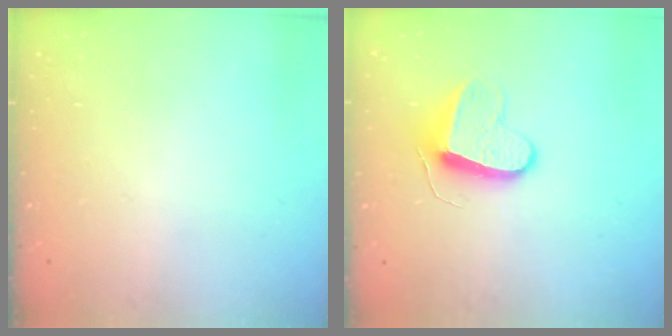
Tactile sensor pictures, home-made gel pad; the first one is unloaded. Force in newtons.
{"total": 9.6, "press": 9.5, "slide": 0.6}